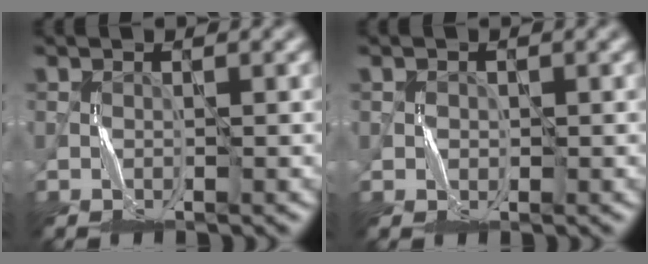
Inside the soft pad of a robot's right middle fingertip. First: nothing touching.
{"total": 1.0, "force": [0.2, 1.0, -0.1], "torque": [0.001, 0.000, 0.006]}